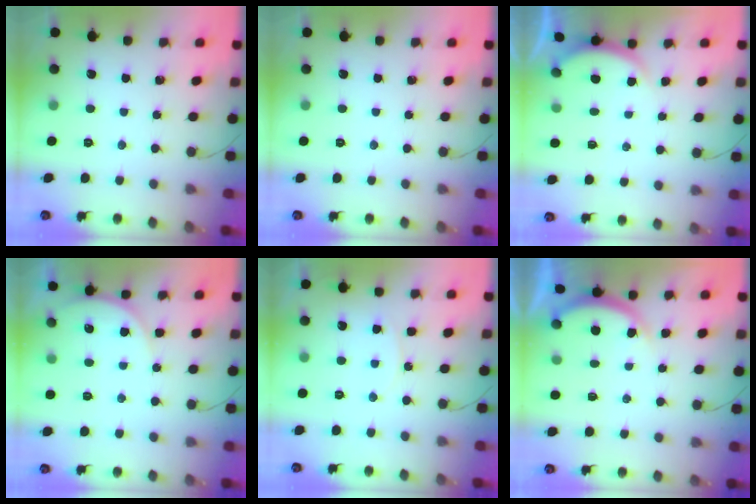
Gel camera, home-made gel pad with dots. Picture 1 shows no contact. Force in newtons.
{"total": 0.0}
{"total": 1.6, "press": 1.5, "slide": 0.6}
{"total": 5.5, "press": 5.5, "slide": 0.3}
{"total": 5.1, "press": 5.1, "slide": 0.6}
{"total": 4.3, "press": 4.2, "slide": 0.7}